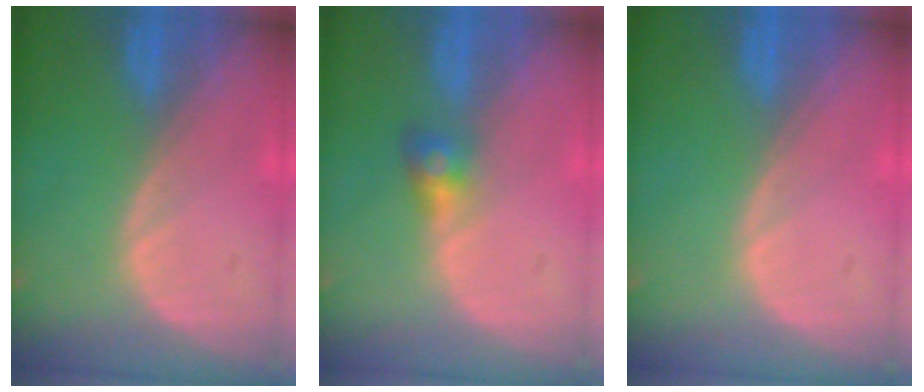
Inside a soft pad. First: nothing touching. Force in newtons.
{"total": 2.8, "press": 2.6, "slide": 0.9}
{"total": 0.0}